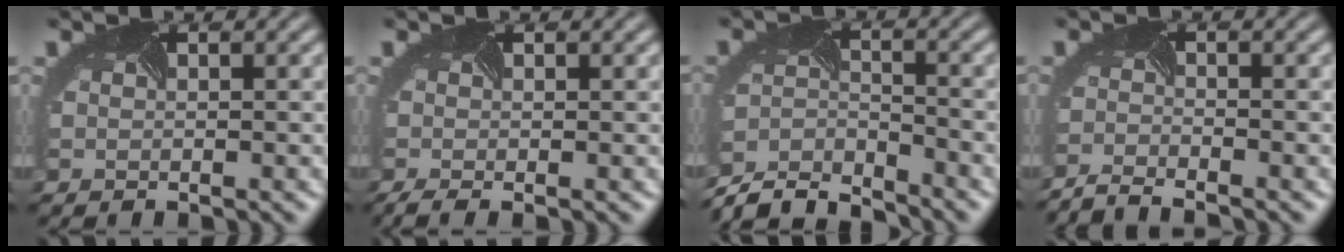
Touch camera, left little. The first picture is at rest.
{"total": 2.2, "force": [-1.1, 0.6, 1.9], "torque": [-0.030, -0.003, -0.018]}
{"total": 6.3, "force": [-6.3, 0.5, 0.5], "torque": [-0.019, -0.007, -0.120]}
{"total": 3.5, "force": [-3.5, -0.4, 0.1], "torque": [-0.008, -0.007, -0.067]}